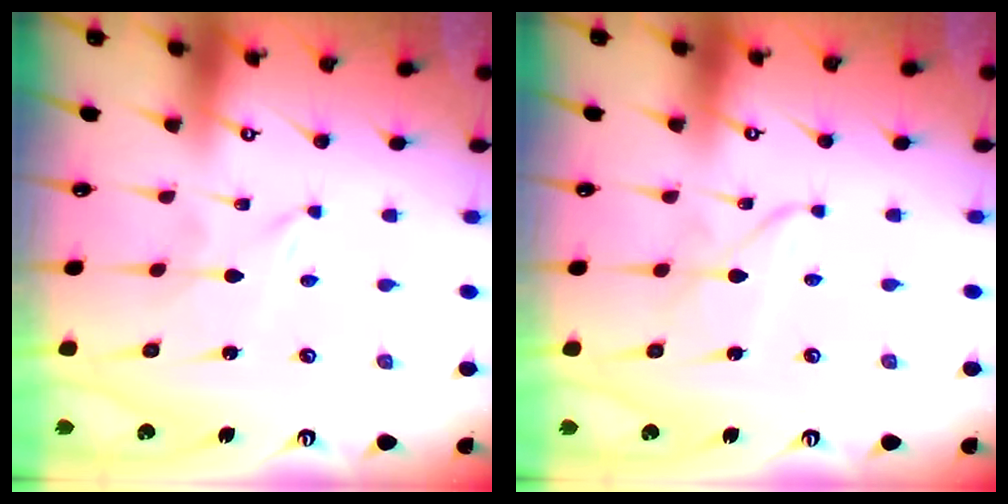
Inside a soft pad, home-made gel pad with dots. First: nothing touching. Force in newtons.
{"total": 2.6, "press": 2.6, "slide": 0.2}